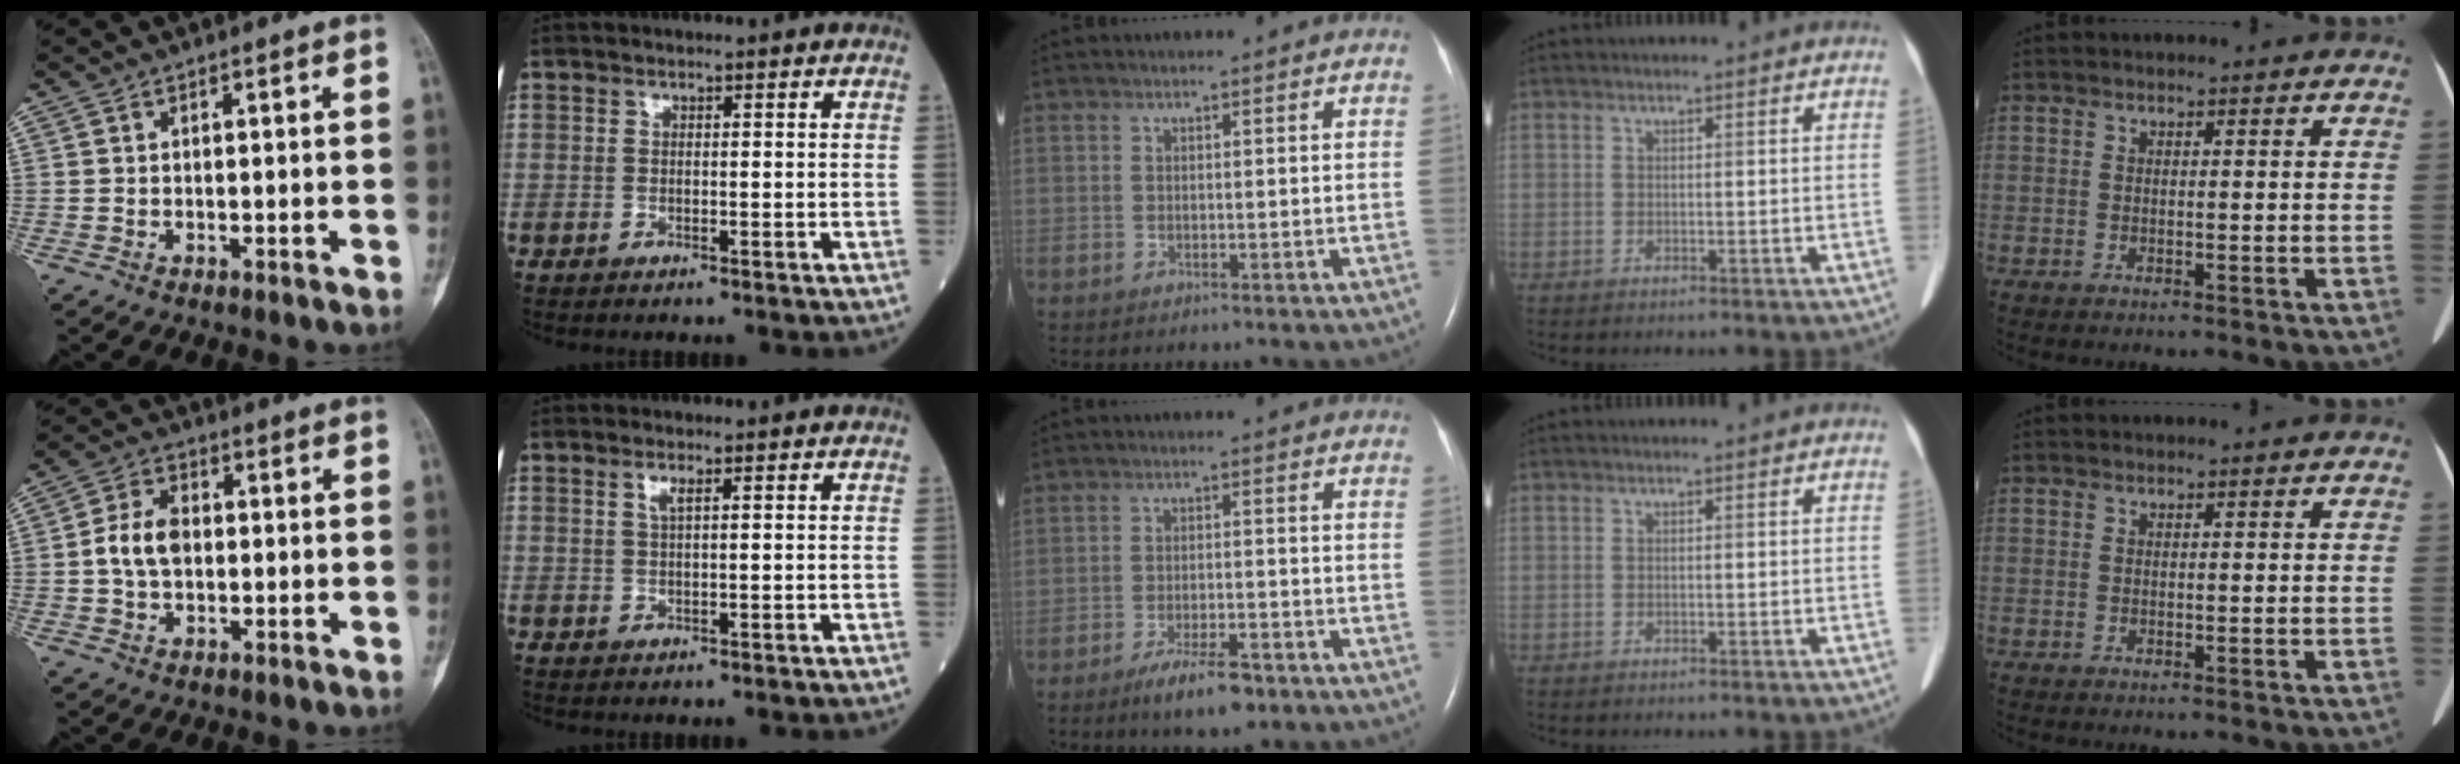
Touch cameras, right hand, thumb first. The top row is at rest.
{"thumb": {"total": 6.9, "force": [-0.1, 4.7, 5.1], "torque": [-0.093, 0.015, -0.007]}, "index": {"total": 1.4, "force": [0.7, 0.0, 1.2], "torque": [-0.030, 0.001, 0.013]}, "middle": {"total": 6.4, "force": [-4.2, 1.6, 4.6], "torque": [-0.087, -0.008, -0.064]}}